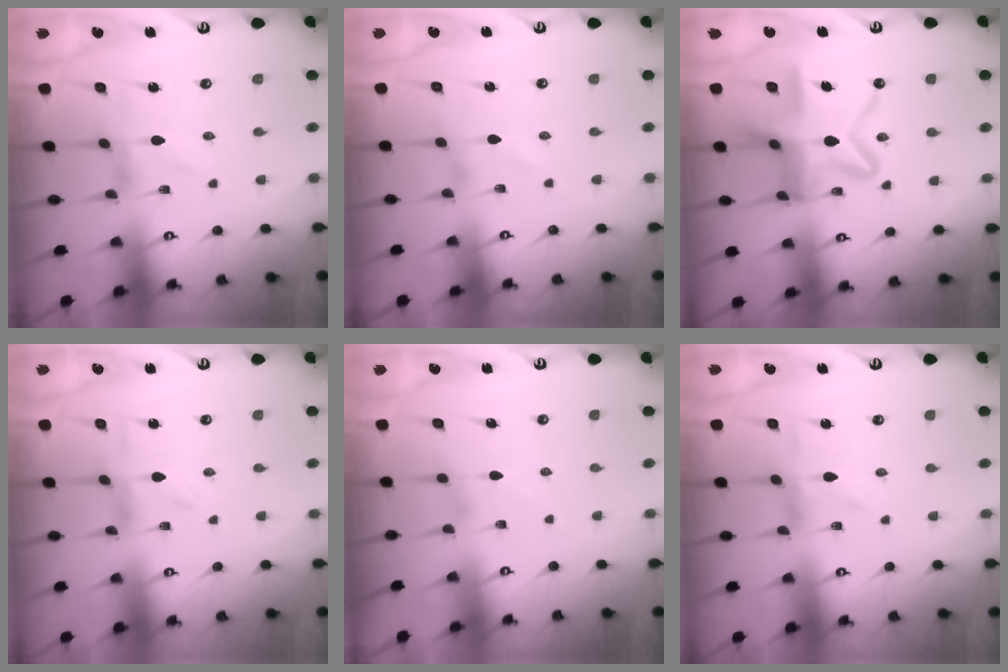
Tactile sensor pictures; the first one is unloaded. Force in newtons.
{"total": 1.0, "press": 1.0, "slide": 0.1}
{"total": 16.2, "press": 16.1, "slide": 1.6}
{"total": 0.8, "press": 0.8, "slide": 0.2}
{"total": 0.0}
{"total": 1.5, "press": 1.4, "slide": 0.4}